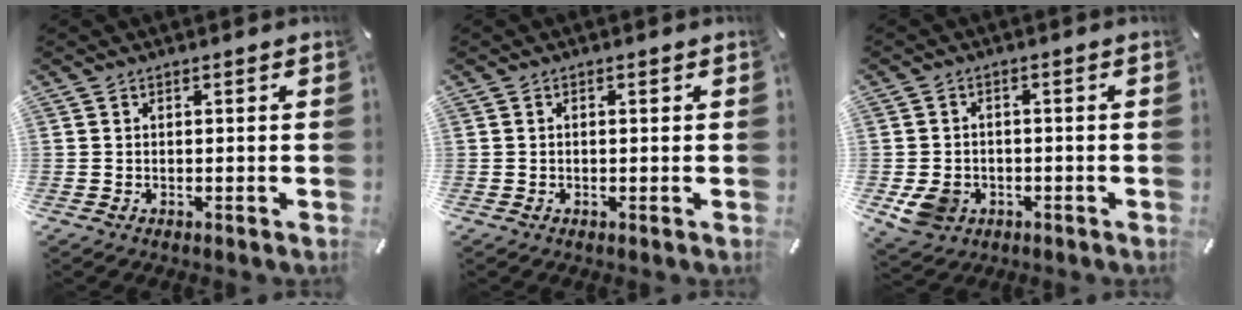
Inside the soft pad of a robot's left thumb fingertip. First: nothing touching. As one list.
[{"total": 0.5, "force": [-0.1, 0.3, 0.5], "torque": [-0.009, 0.002, -0.002]}, {"total": 6.5, "force": [-2.1, 5.4, 2.8], "torque": [-0.064, 0.008, -0.039]}]